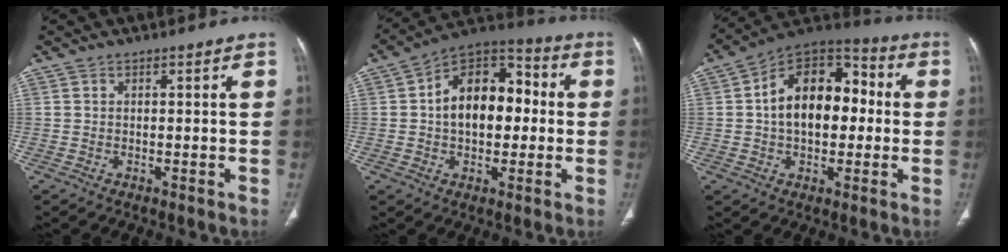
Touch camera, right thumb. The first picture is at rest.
{"total": 15.8, "force": [0.9, 10.3, 11.9], "torque": [-0.147, 0.038, 0.003]}
{"total": 17.5, "force": [1.1, 11.3, 13.3], "torque": [-0.173, 0.041, 0.008]}